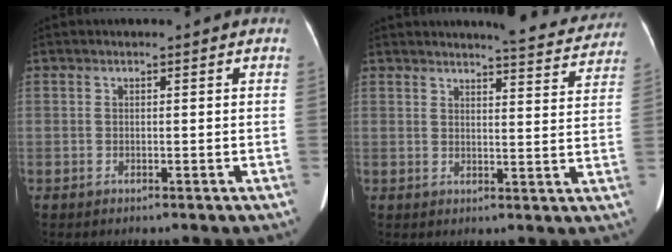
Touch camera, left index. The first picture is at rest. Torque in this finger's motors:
{"motor_torque": [0.91, -1.23, 0.05, 0.05]}